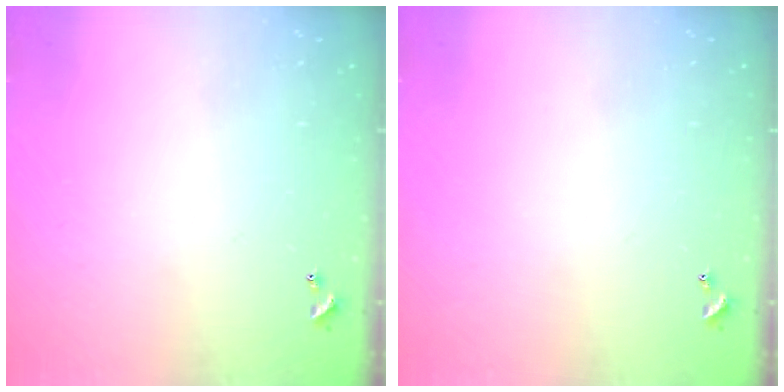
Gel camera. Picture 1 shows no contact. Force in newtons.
{"total": 0.0}